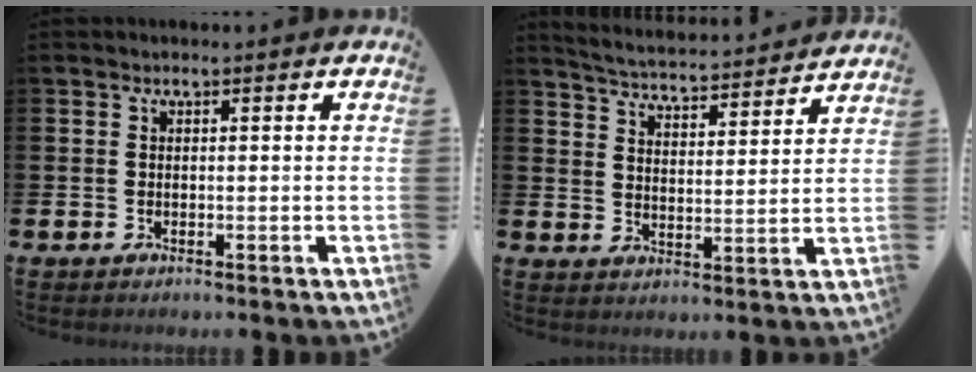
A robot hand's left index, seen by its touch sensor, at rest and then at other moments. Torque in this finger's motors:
{"motor_torque": [-0.14, -0.18, -0.16, 0.01]}